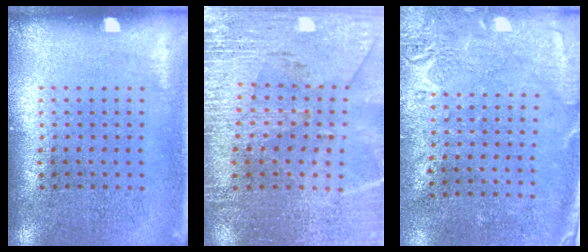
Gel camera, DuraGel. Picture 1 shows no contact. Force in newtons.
{"total": 2.9, "press": 2.8, "slide": 0.8}
{"total": 2.7, "press": 2.2, "slide": 1.6}